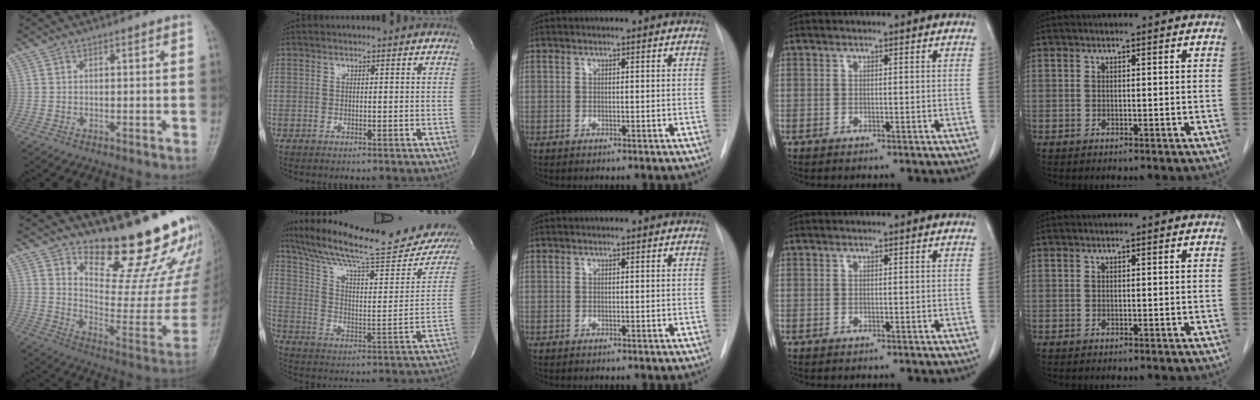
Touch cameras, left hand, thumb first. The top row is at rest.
{"thumb": {"total": 22.7, "force": [18.4, 6.0, 11.9], "torque": [-0.124, -0.163, 0.260]}, "index": {"total": 24.3, "force": [21.1, 1.8, 12.0], "torque": [-0.191, -0.048, 0.301]}}